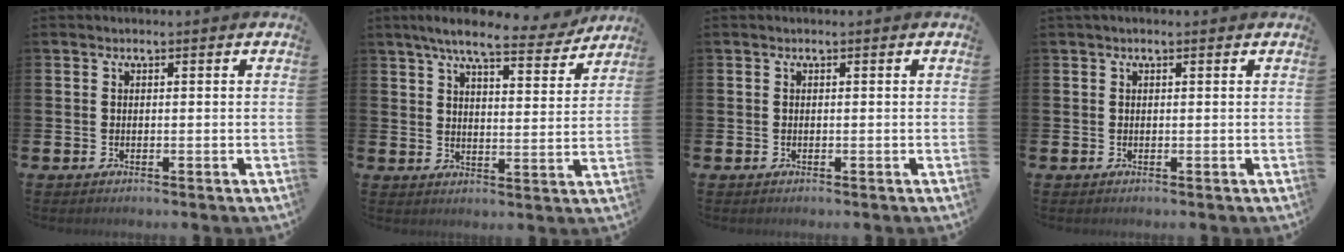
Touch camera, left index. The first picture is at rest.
{"total": 8.2, "force": [7.3, 1.2, 3.6], "torque": [-0.070, -0.035, 0.123]}
{"total": 0.0}
{"total": 0.5, "force": [0.4, 0.1, 0.4], "torque": [-0.004, 0.002, 0.005]}